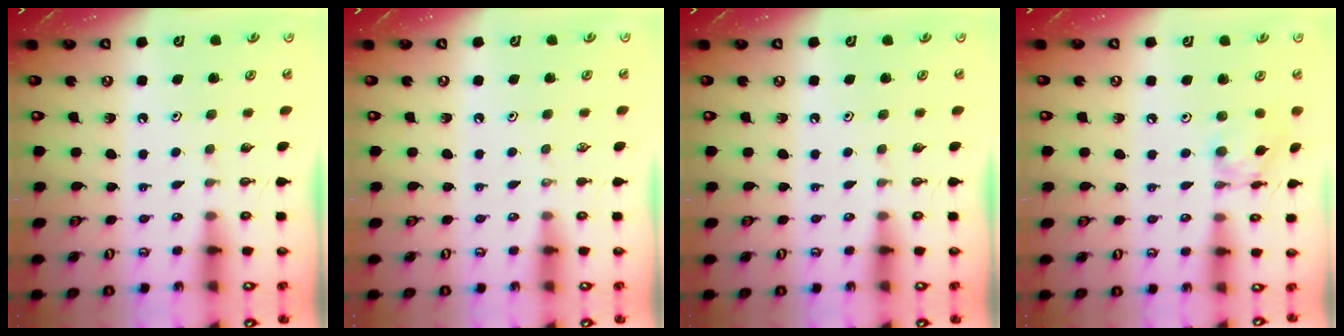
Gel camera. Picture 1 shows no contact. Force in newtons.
{"total": 0.0}
{"total": 0.0}
{"total": 10.5, "press": 10.5, "slide": 0.9}